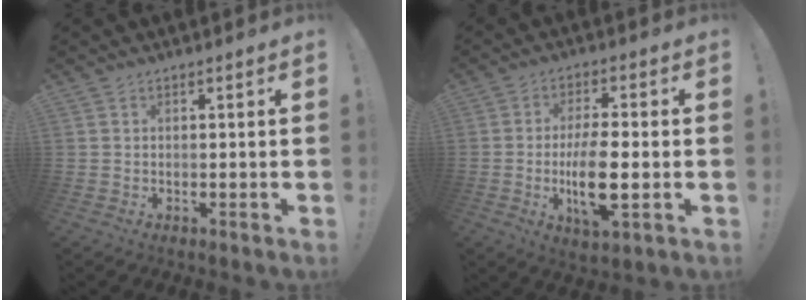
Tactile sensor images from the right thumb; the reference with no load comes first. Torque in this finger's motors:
{"motor_torque": [0.18, 0.66, 0.40, 0.30, 0.09]}